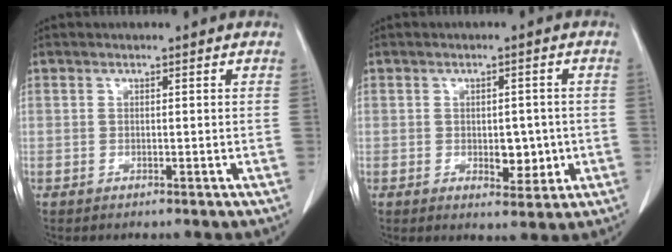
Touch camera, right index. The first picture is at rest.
{"total": 4.7, "force": [-0.8, 2.6, 3.9], "torque": [-0.041, -0.001, -0.003]}